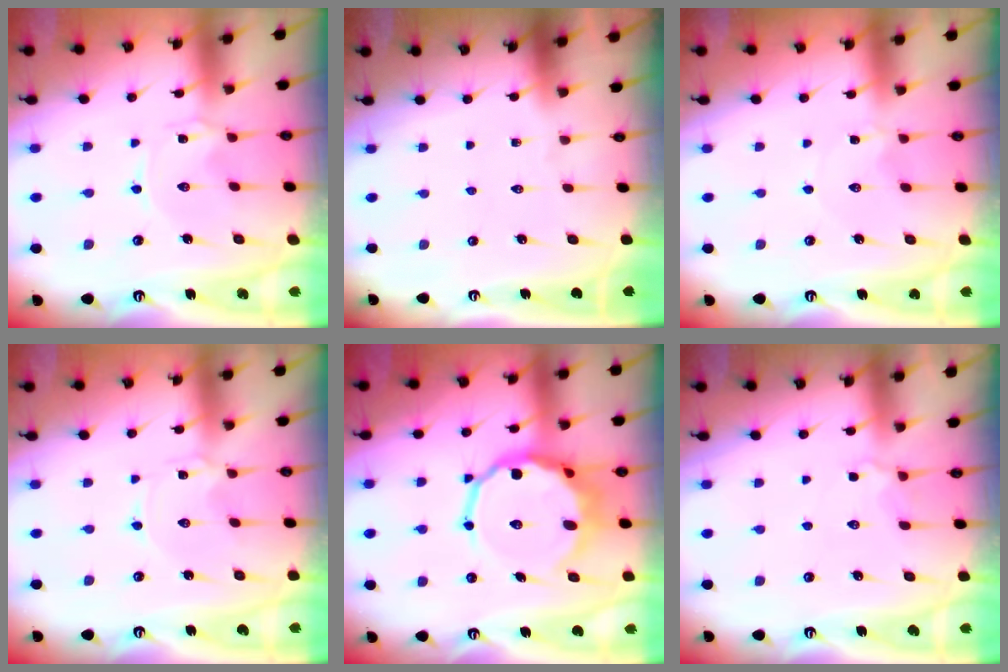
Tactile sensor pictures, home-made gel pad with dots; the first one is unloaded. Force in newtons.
{"total": 0.0}
{"total": 1.0, "press": 1.0, "slide": 0.1}
{"total": 0.0}
{"total": 13.0, "press": 12.5, "slide": 3.5}
{"total": 4.8, "press": 4.6, "slide": 1.1}